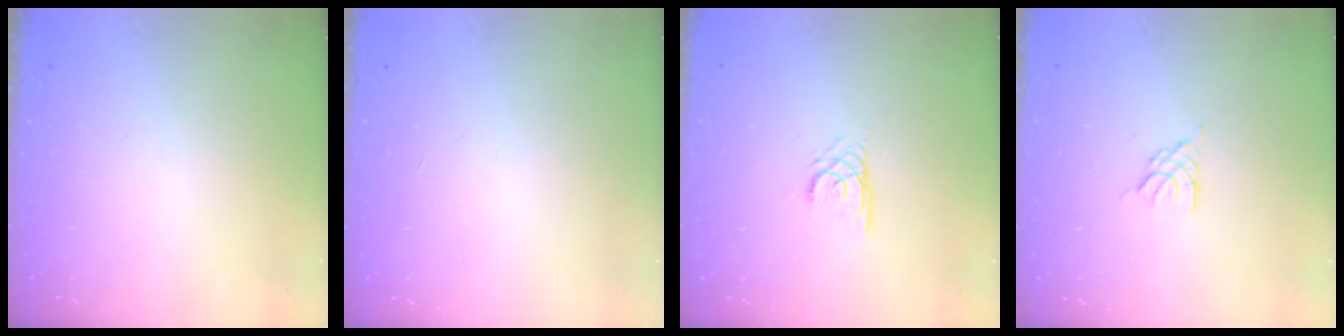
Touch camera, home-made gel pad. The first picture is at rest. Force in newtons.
{"total": 0.9, "press": 0.8, "slide": 0.2}
{"total": 2.4, "press": 2.4, "slide": 0.2}
{"total": 2.3, "press": 2.3, "slide": 0.5}